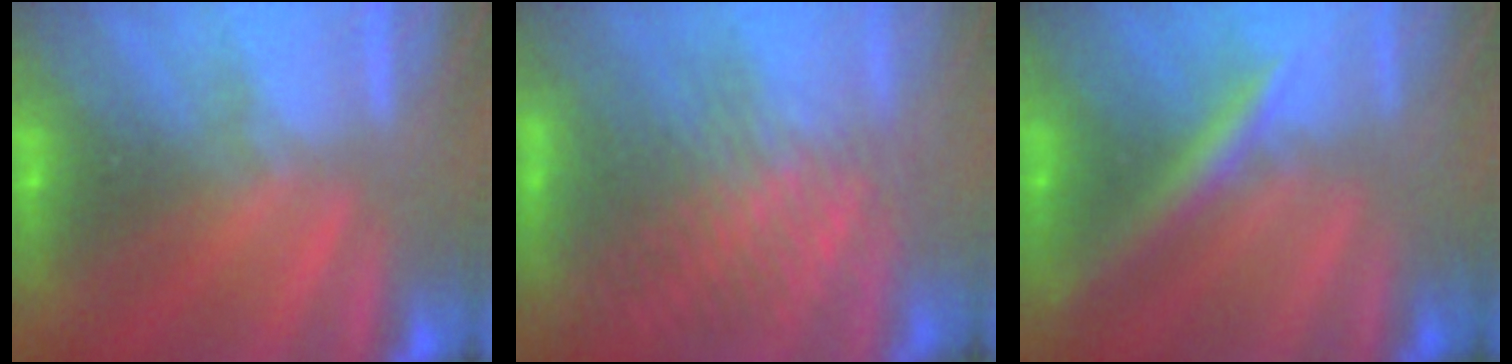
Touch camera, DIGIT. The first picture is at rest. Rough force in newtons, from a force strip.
{"total": 3.3}
{"total": 2.4}